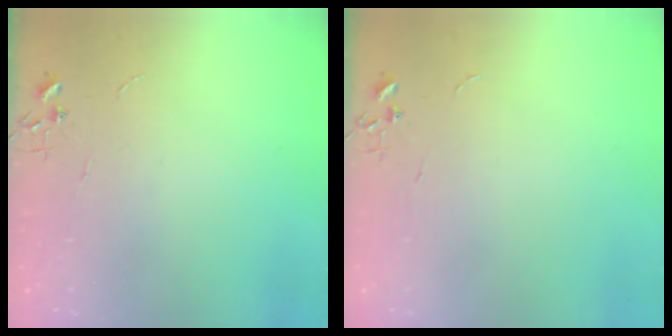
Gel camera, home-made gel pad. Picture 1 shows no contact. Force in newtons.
{"total": 0.0}